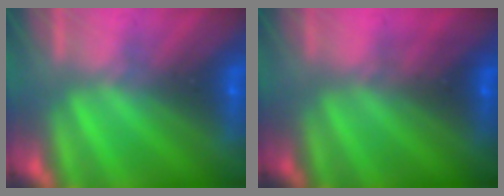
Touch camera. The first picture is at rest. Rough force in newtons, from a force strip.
{"total": 4.8}